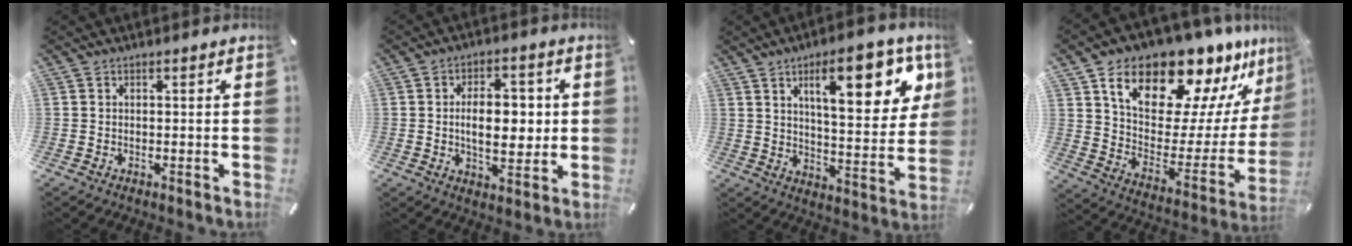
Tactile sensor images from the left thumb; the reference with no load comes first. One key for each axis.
{"total": 10.5, "fx": 0.4, "fy": 6.2, "fz": 8.5, "tx": -0.117, "ty": 0.006, "tz": 0.005}
{"total": 17.8, "fx": 8.5, "fy": 6.6, "fz": 14.2, "tx": -0.205, "ty": -0.029, "tz": 0.129}
{"total": 19.4, "fx": 14.6, "fy": 9.4, "fz": 8.6, "tx": -0.155, "ty": -0.112, "tz": 0.252}